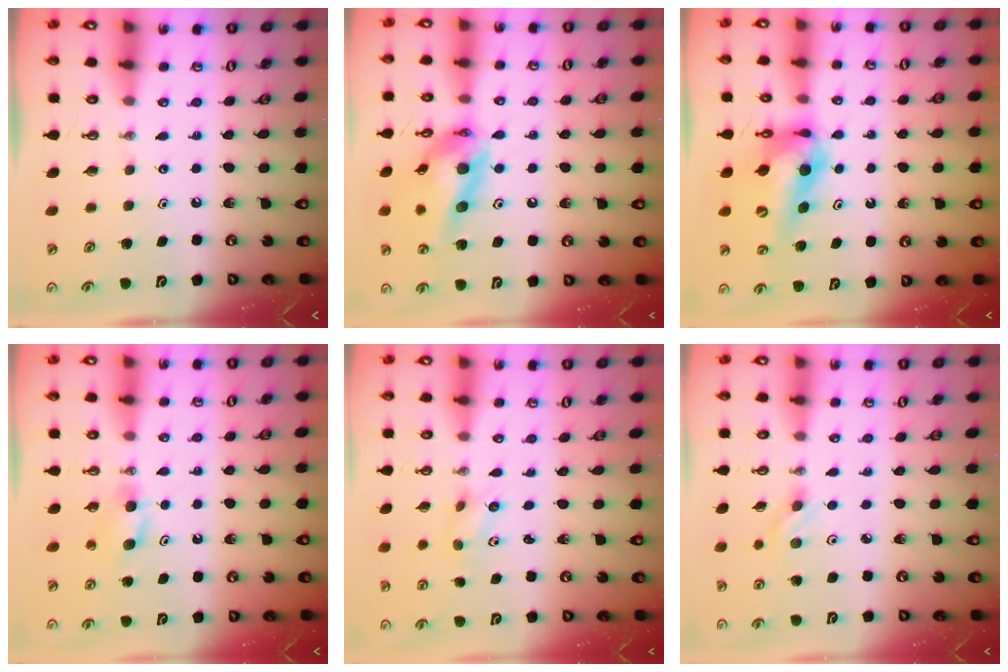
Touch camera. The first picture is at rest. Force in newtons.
{"total": 16.2, "press": 16.1, "slide": 1.8}
{"total": 12.9, "press": 12.8, "slide": 1.1}
{"total": 3.9, "press": 3.8, "slide": 0.6}
{"total": 3.8, "press": 3.4, "slide": 1.7}
{"total": 3.8, "press": 3.4, "slide": 1.6}